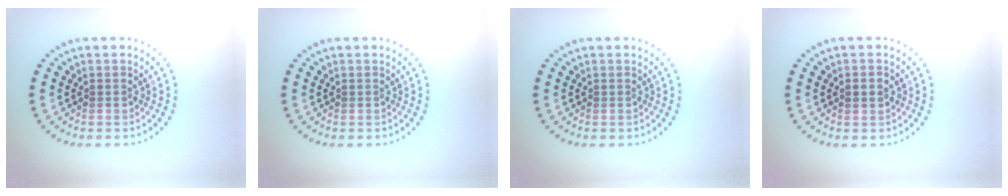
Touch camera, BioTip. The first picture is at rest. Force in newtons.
{"total": 0.0}
{"total": 0.0}
{"total": 1.7, "press": 1.7, "slide": 0.1}